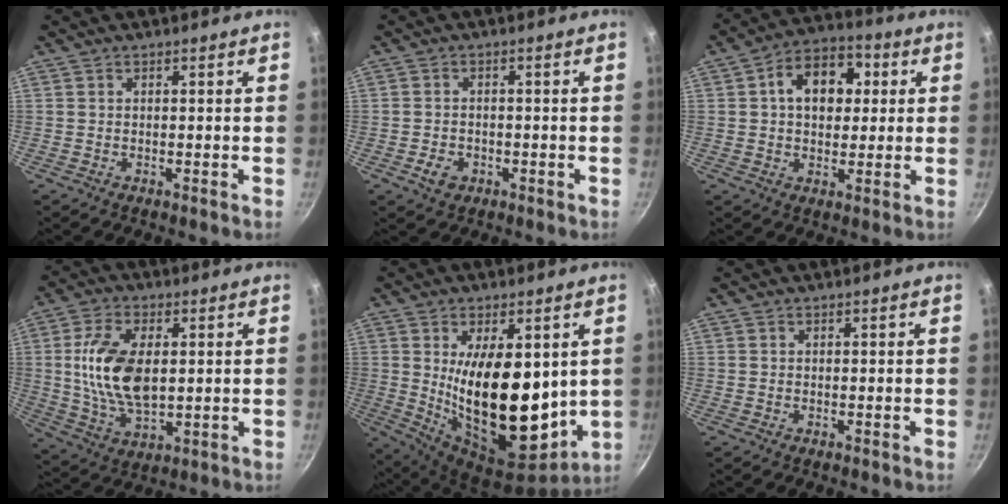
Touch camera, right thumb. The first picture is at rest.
{"total": 3.7, "force": [-1.5, 2.8, 1.9], "torque": [-0.029, 0.012, -0.021]}
{"total": 12.1, "force": [2.4, 8.6, 8.2], "torque": [-0.085, 0.015, 0.025]}
{"total": 13.8, "force": [1.5, 7.6, 11.5], "torque": [-0.208, -0.005, 0.033]}
{"total": 21.9, "force": [2.4, 11.2, 18.7], "torque": [-0.277, -0.052, 0.056]}
{"total": 0.0}